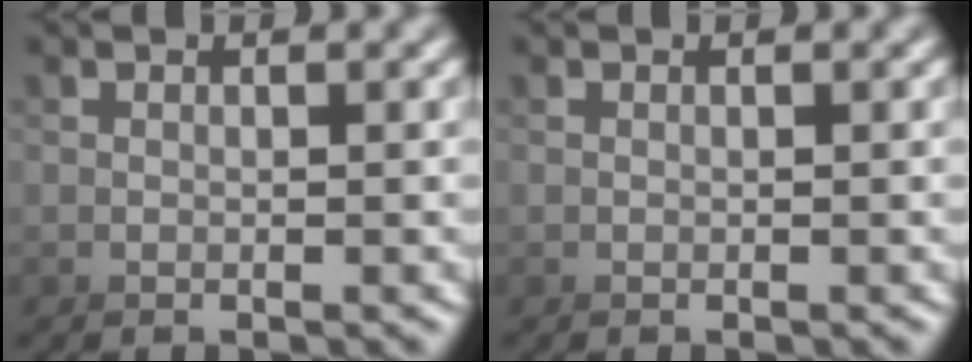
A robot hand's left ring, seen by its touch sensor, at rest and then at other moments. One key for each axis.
{"total": 0.0}